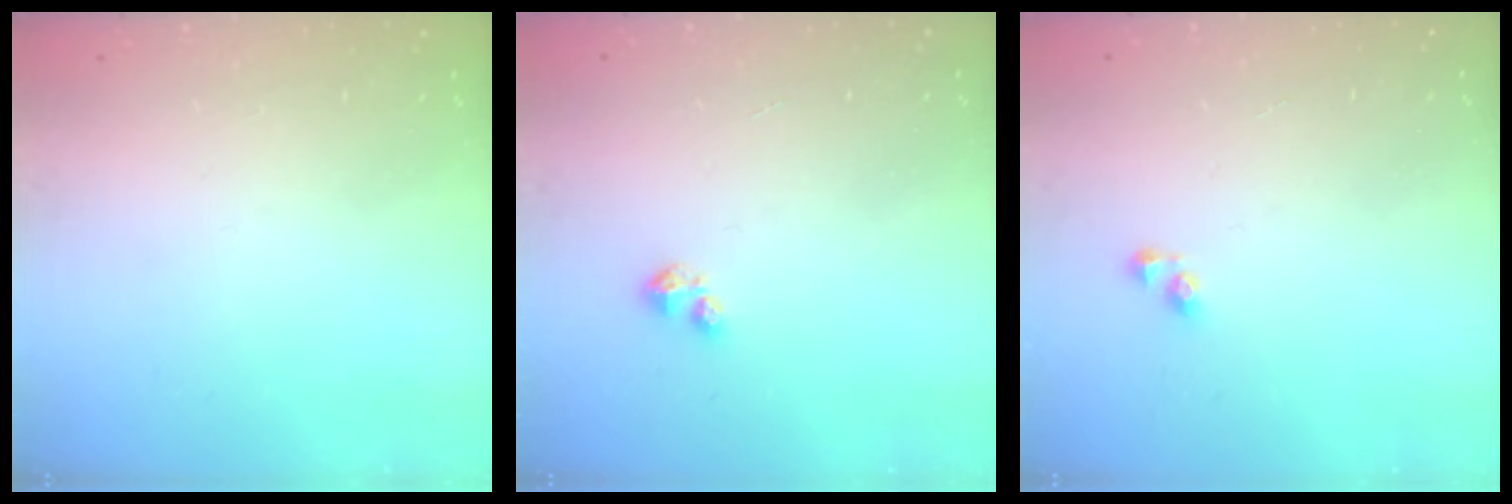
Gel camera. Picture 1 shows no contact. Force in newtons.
{"total": 1.6, "press": 1.6, "slide": 0.3}
{"total": 3.4, "press": 3.4, "slide": 0.0}